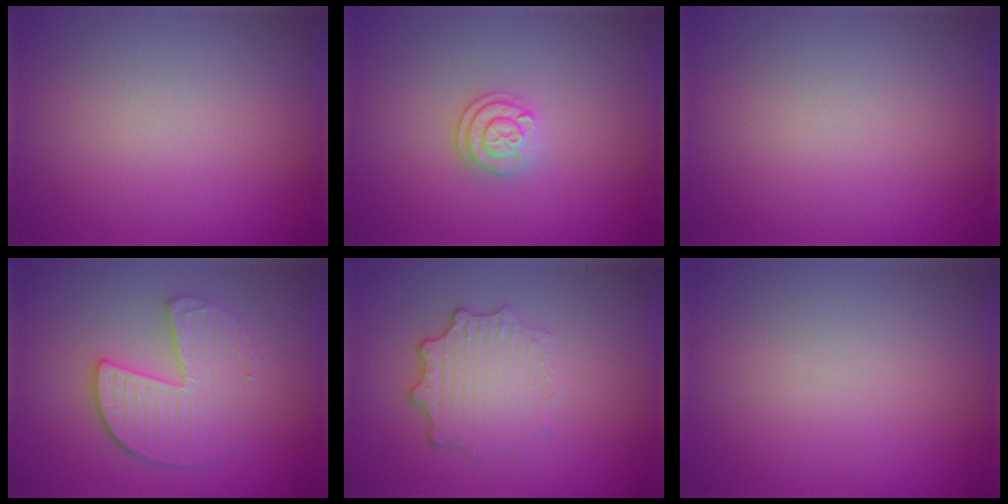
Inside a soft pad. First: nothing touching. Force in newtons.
{"total": 2.3, "press": 1.9, "slide": 1.2}
{"total": 0.0}
{"total": 4.0, "press": 3.5, "slide": 1.8}
{"total": 3.6, "press": 2.8, "slide": 2.2}
{"total": 0.0}